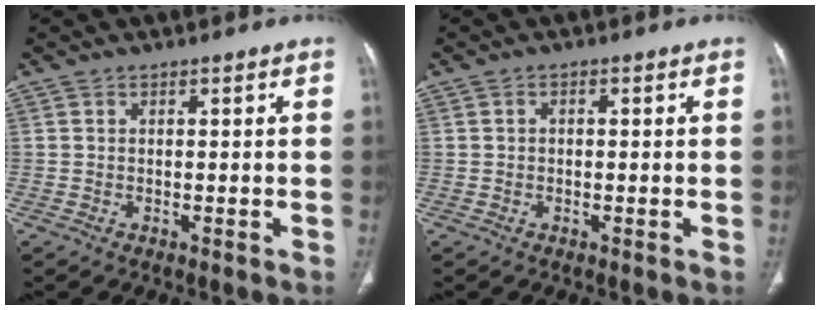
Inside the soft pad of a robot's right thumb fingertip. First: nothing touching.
{"total": 0.7, "force": [0.0, 0.6, 0.5], "torque": [-0.005, 0.002, -0.003]}